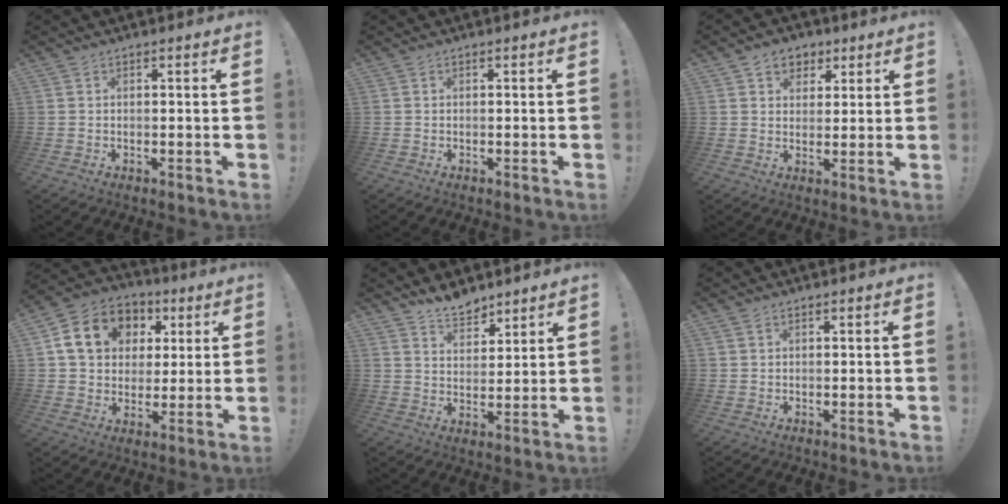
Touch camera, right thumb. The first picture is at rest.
{"total": 0.0}
{"total": 7.5, "force": [3.8, 6.2, 1.8], "torque": [-0.015, -0.020, 0.076]}
{"total": 15.3, "force": [5.3, 12.3, 7.3], "torque": [-0.098, -0.010, 0.108]}
{"total": 7.6, "force": [6.7, 3.1, 1.7], "torque": [-0.021, -0.053, 0.126]}
{"total": 0.8, "force": [0.5, 0.6, 0.1], "torque": [0.004, -0.001, 0.008]}